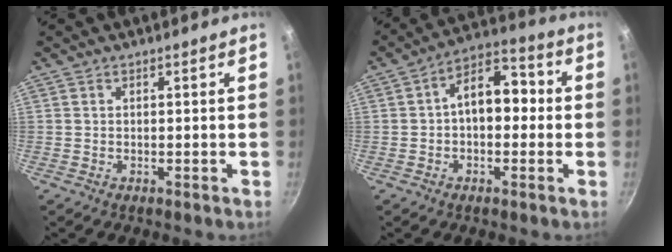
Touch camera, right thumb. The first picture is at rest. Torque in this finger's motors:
{"motor_torque": [-0.36, 1.17, 1.21, 0.25, 0.05]}